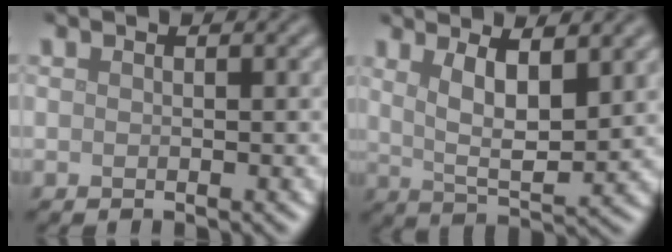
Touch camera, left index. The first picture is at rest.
{"total": 5.7, "force": [2.3, 1.8, 4.9], "torque": [-0.090, -0.010, 0.044]}